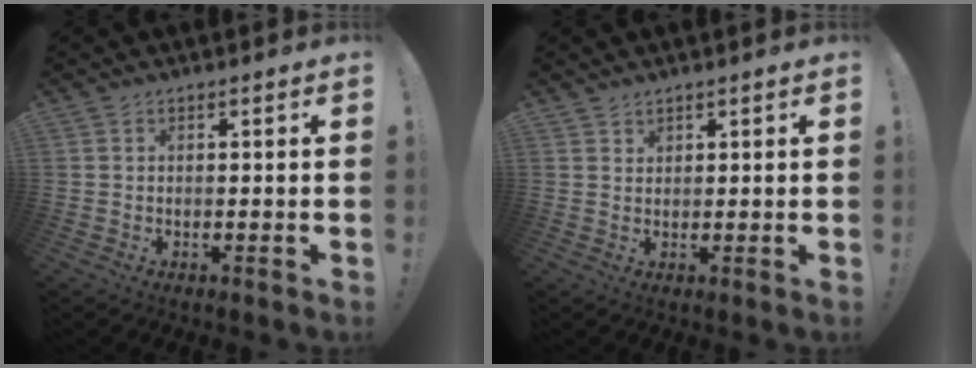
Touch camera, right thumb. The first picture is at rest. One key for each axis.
{"total": 0.8, "fx": 0.7, "fy": 0.4, "fz": 0.0, "tx": 0.005, "ty": -0.002, "tz": 0.013}